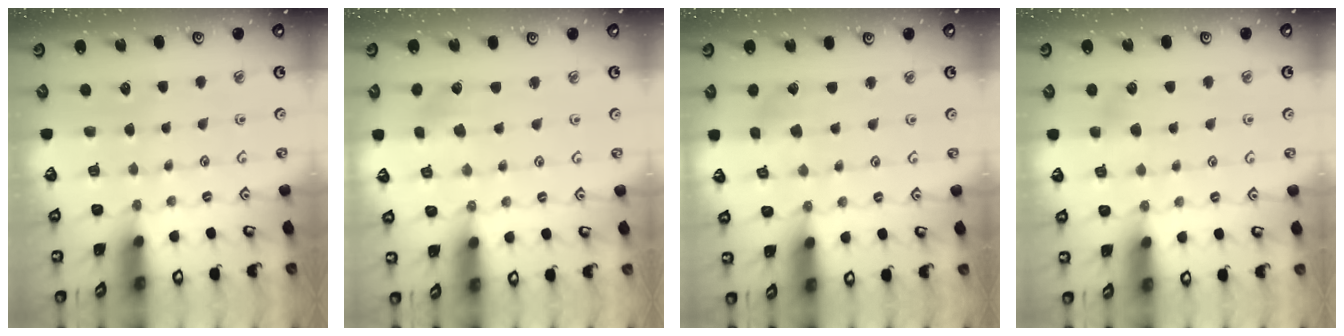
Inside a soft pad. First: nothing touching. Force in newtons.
{"total": 2.3, "press": 2.3, "slide": 0.4}
{"total": 2.6, "press": 2.6, "slide": 0.3}
{"total": 3.8, "press": 3.7, "slide": 0.4}